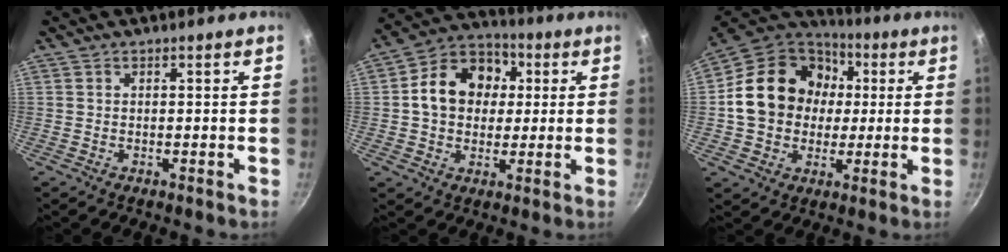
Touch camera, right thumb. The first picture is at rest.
{"total": 14.0, "force": [2.0, 11.2, 8.2], "torque": [-0.106, 0.025, 0.016]}
{"total": 20.0, "force": [1.8, 16.5, 11.2], "torque": [-0.173, 0.034, 0.024]}